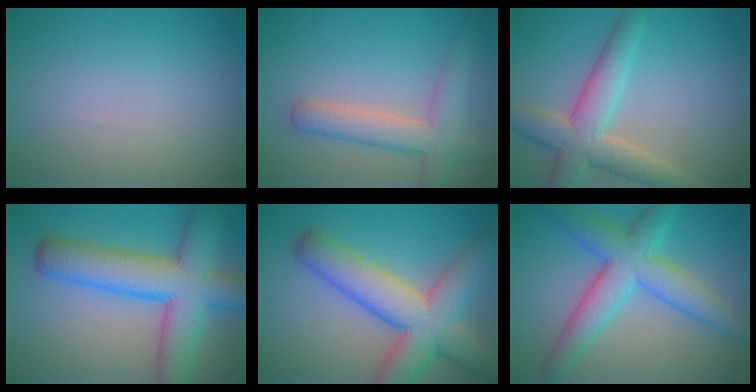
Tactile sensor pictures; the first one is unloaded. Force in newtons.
{"total": 4.4, "press": 4.4, "slide": 0.3}
{"total": 6.0, "press": 6.0, "slide": 0.4}
{"total": 9.9, "press": 9.9, "slide": 0.4}
{"total": 9.9, "press": 9.9, "slide": 0.4}
{"total": 6.9, "press": 6.9, "slide": 0.1}